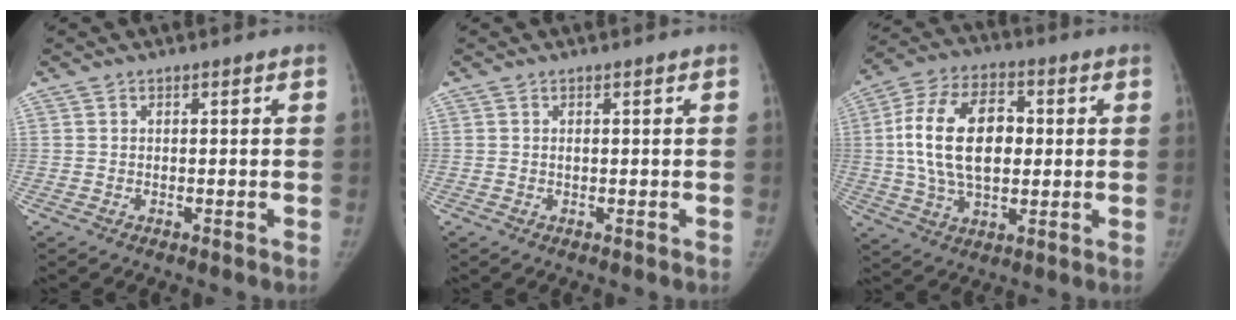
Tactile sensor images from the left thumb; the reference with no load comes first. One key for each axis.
{"total": 0.5, "fx": 0.1, "fy": 0.3, "fz": 0.4, "tx": -0.009, "ty": 0.000, "tz": 0.001}
{"total": 17.9, "fx": 1.6, "fy": 10.9, "fz": 14.1, "tx": -0.246, "ty": 0.016, "tz": 0.028}